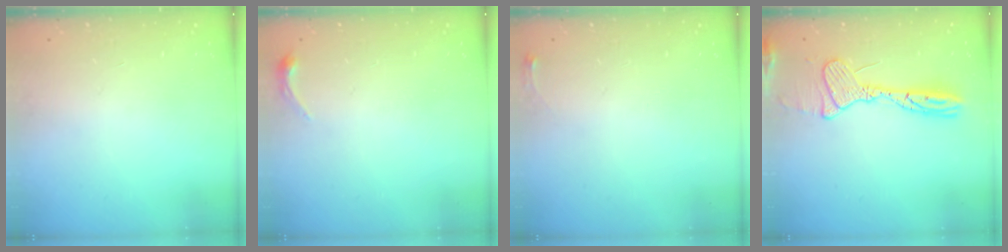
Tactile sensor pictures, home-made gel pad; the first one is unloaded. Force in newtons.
{"total": 3.9, "press": 3.8, "slide": 0.7}
{"total": 3.6, "press": 3.6, "slide": 0.5}
{"total": 13.1, "press": 13.1, "slide": 0.3}